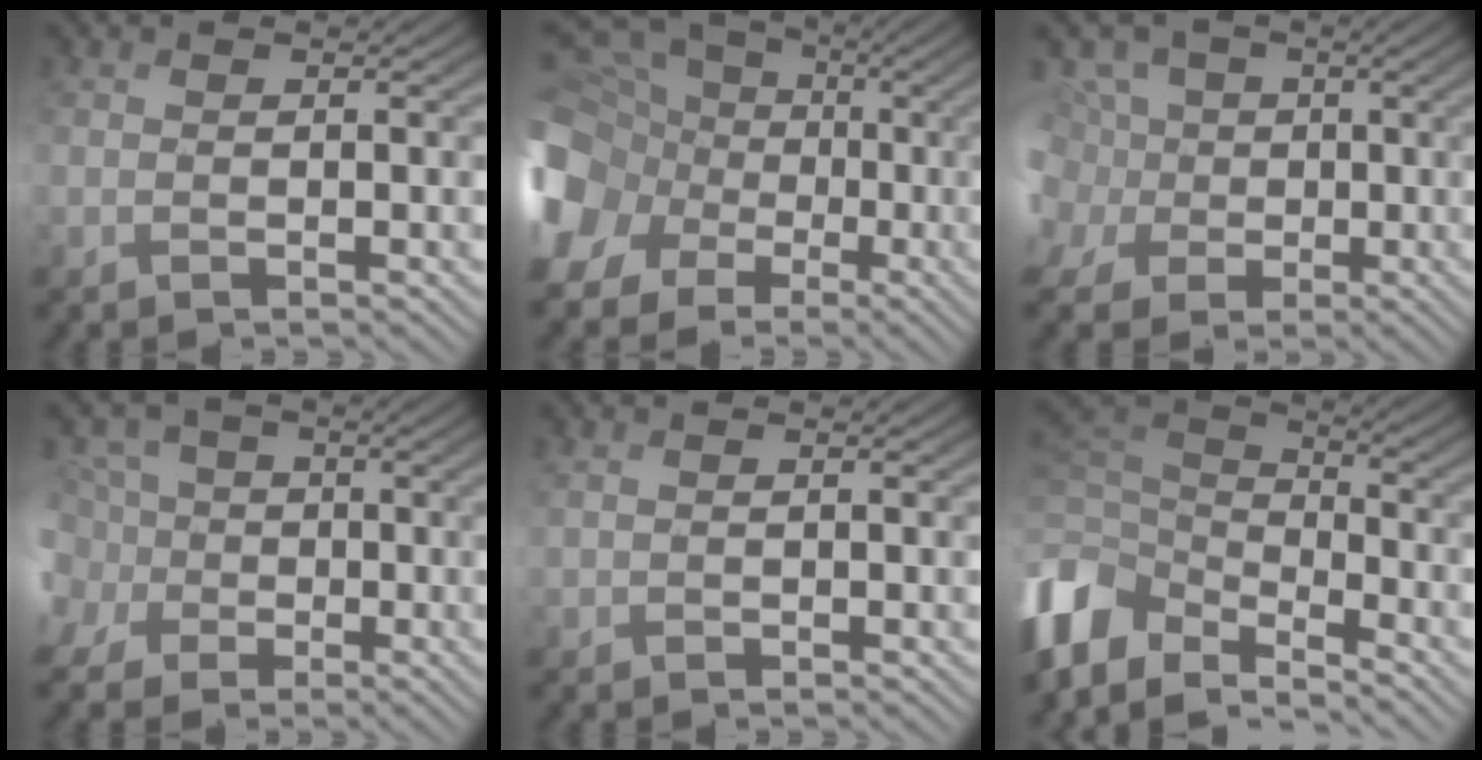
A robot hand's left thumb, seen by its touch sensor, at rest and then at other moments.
{"total": 18.6, "force": [-1.5, 16.9, 7.8], "torque": [-0.252, -0.011, -0.063]}
{"total": 9.3, "force": [0.0, 8.2, 4.5], "torque": [-0.142, 0.014, -0.032]}
{"total": 6.8, "force": [-0.2, 6.4, 2.4], "torque": [-0.077, 0.015, -0.039]}
{"total": 0.7, "force": [0.6, 0.3, 0.3], "torque": [-0.013, 0.000, 0.015]}
{"total": 10.3, "force": [-5.6, 6.5, 5.7], "torque": [-0.172, -0.009, -0.114]}